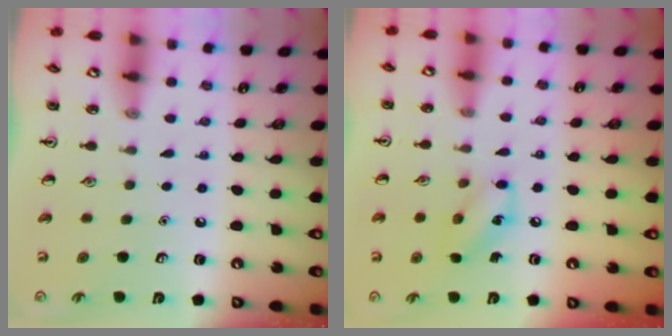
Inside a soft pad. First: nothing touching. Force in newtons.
{"total": 7.8, "press": 7.8, "slide": 0.6}